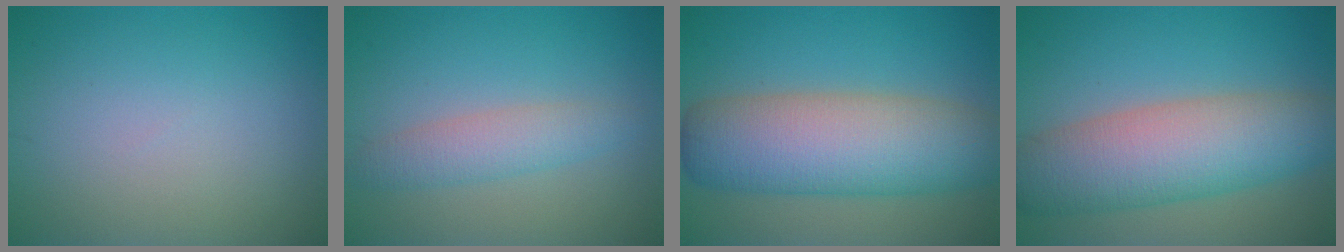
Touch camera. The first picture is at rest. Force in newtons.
{"total": 3.0, "press": 3.0, "slide": 0.1}
{"total": 10.3, "press": 10.3, "slide": 0.2}
{"total": 9.1, "press": 9.1, "slide": 0.2}